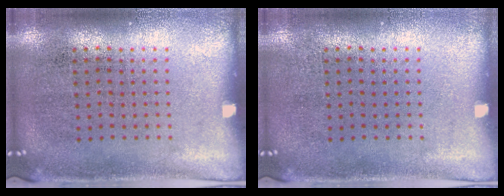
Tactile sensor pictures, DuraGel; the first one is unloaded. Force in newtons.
{"total": 0.0}